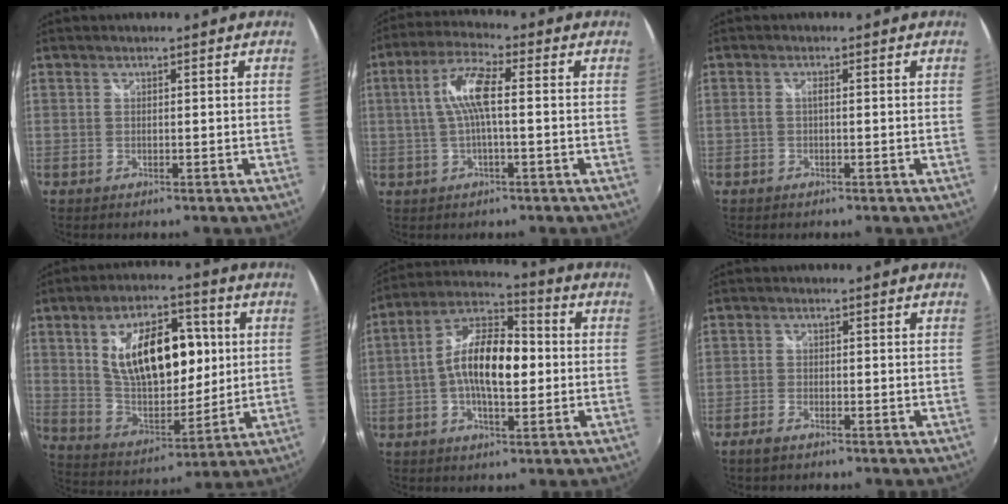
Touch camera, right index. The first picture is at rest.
{"total": 7.6, "force": [0.2, 1.5, 7.5], "torque": [-0.153, 0.011, 0.006]}
{"total": 1.0, "force": [-0.1, 0.1, 1.0], "torque": [-0.019, 0.003, -0.004]}
{"total": 18.4, "force": [4.2, 9.5, 15.2], "torque": [-0.260, 0.010, 0.087]}
{"total": 13.2, "force": [-0.9, 5.8, 11.9], "torque": [-0.224, 0.017, -0.024]}
{"total": 2.4, "force": [-2.0, 0.8, 1.2], "torque": [-0.037, -0.004, -0.041]}